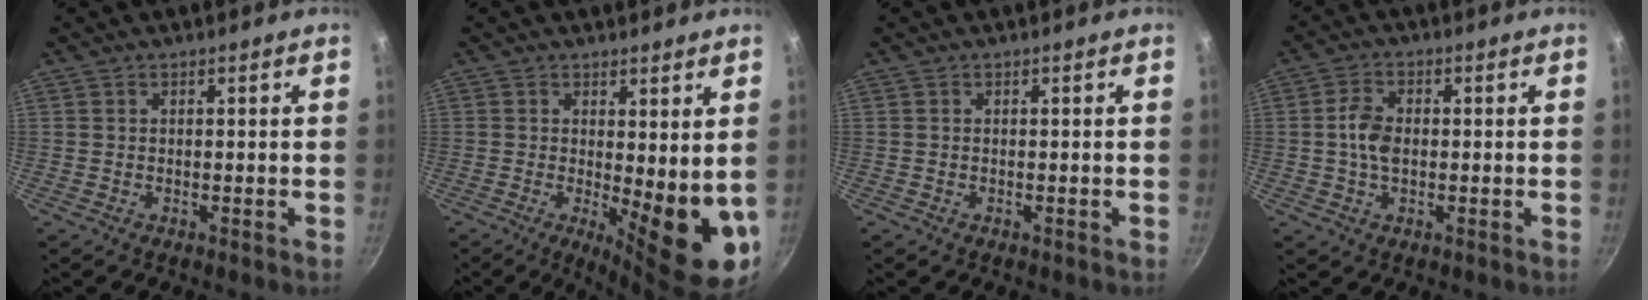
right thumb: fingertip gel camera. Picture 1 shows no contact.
{"total": 11.3, "force": [0.1, 3.8, 10.7], "torque": [-0.122, -0.026, 0.012]}
{"total": 0.0}
{"total": 5.3, "force": [-0.1, 3.3, 4.2], "torque": [-0.077, 0.013, -0.008]}